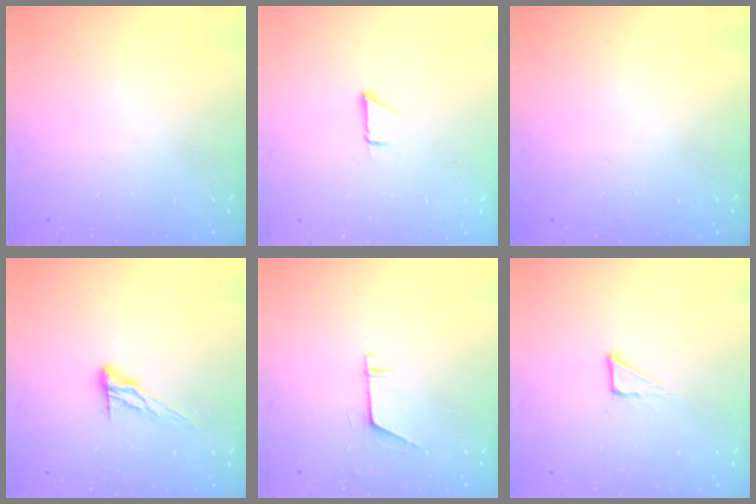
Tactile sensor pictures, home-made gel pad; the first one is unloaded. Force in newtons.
{"total": 1.3, "press": 1.3, "slide": 0.1}
{"total": 0.0}
{"total": 8.2, "press": 8.2, "slide": 0.2}
{"total": 6.1, "press": 6.1, "slide": 0.5}
{"total": 3.6, "press": 3.6, "slide": 0.3}